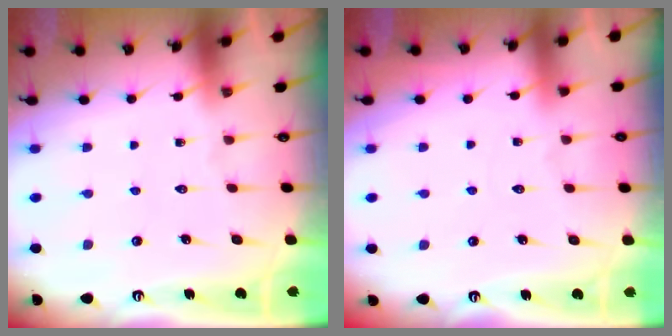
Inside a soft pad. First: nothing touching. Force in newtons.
{"total": 2.1, "press": 2.1, "slide": 0.2}